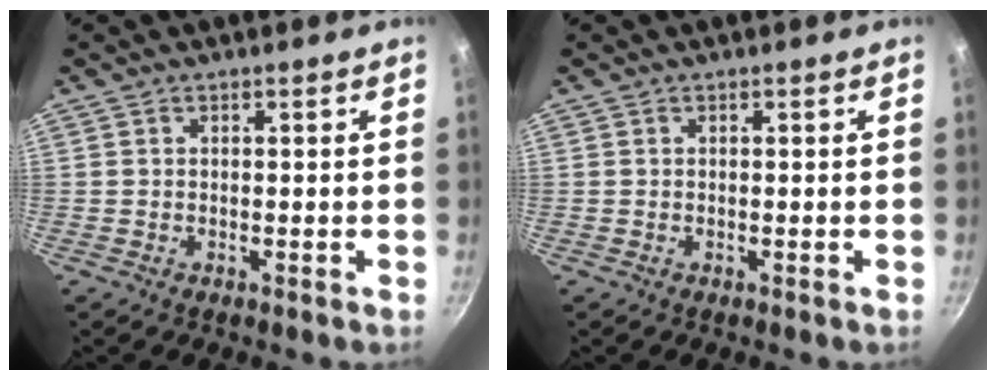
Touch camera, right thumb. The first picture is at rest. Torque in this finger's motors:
{"motor_torque": [0.00, 0.00, 0.00, 0.00, 0.03]}